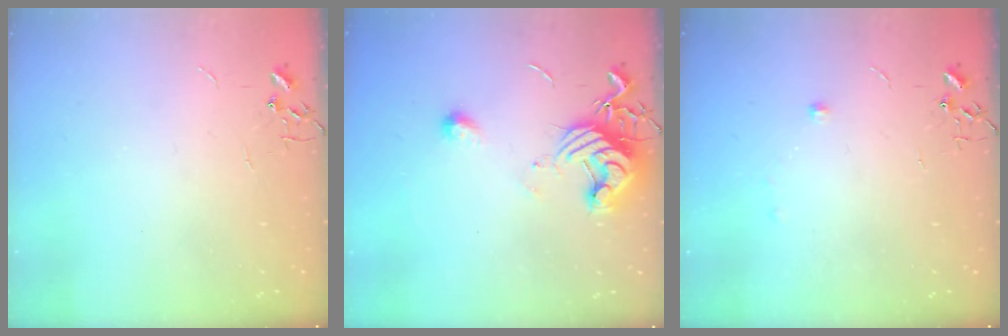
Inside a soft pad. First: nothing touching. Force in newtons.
{"total": 12.7, "press": 12.7, "slide": 0.5}
{"total": 3.7, "press": 3.6, "slide": 0.6}